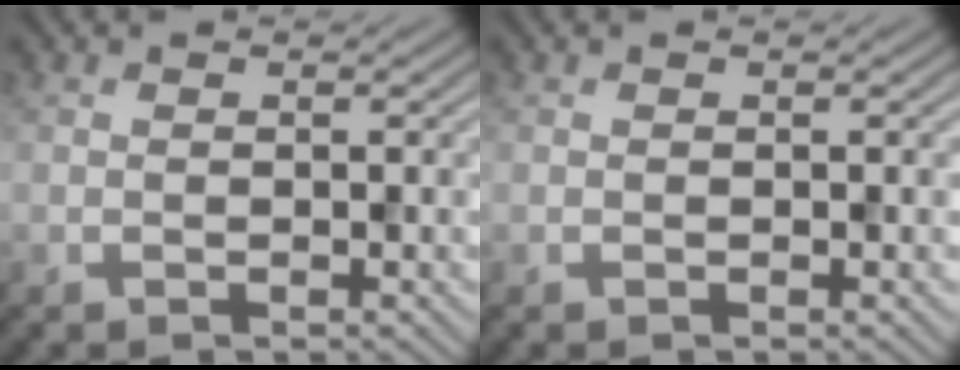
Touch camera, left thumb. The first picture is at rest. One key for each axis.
{"total": 0.0}